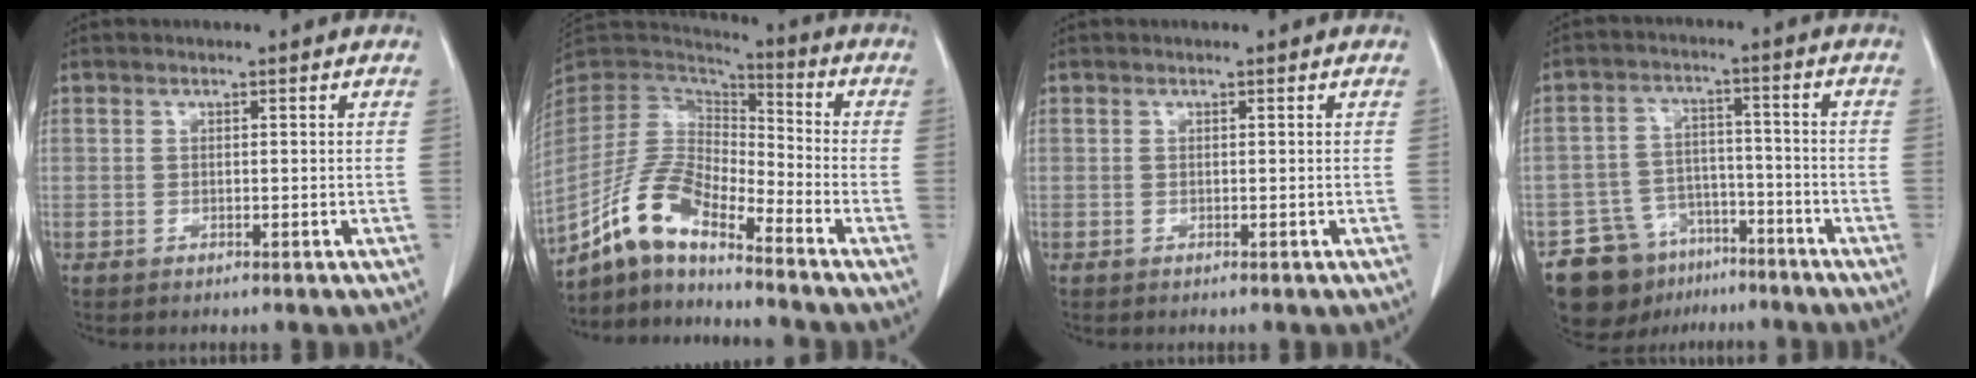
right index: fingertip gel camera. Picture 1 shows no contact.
{"total": 11.0, "force": [-8.9, 2.5, 5.9], "torque": [-0.136, 0.016, -0.173]}
{"total": 0.0}
{"total": 10.8, "force": [-7.4, 7.4, 3.0], "torque": [-0.057, 0.031, -0.113]}